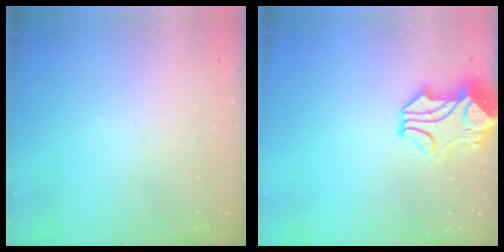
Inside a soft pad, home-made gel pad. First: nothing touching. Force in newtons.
{"total": 2.9, "press": 2.8, "slide": 0.9}